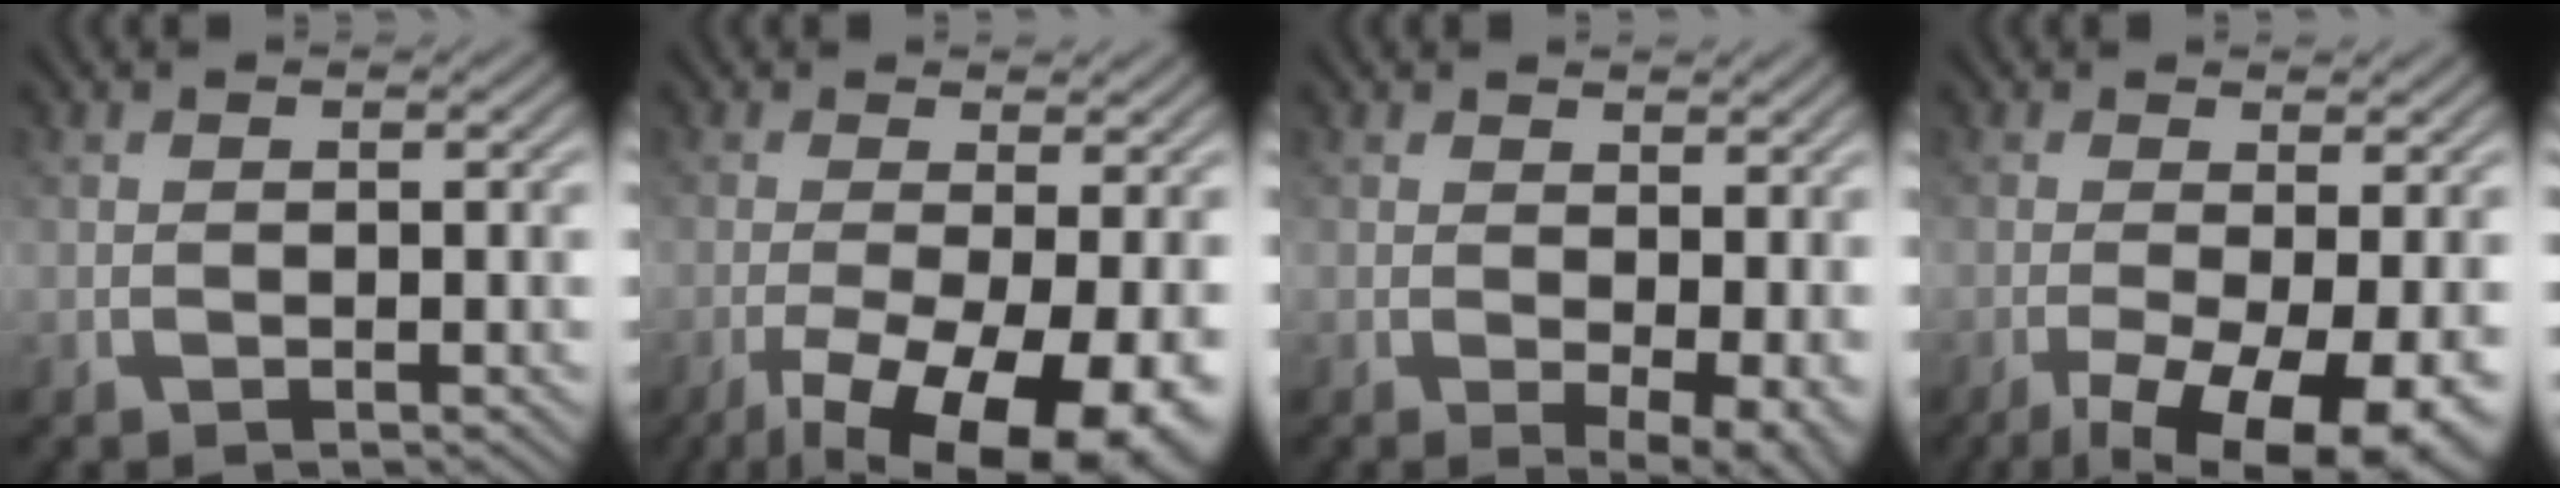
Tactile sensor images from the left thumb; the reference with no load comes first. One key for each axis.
{"total": 12.4, "fx": -5.5, "fy": 4.1, "fz": 10.3, "tx": -0.177, "ty": -0.017, "tz": -0.079}
{"total": 4.9, "fx": 0.9, "fy": 2.3, "fz": 4.2, "tx": -0.059, "ty": -0.010, "tz": 0.020}
{"total": 9.9, "fx": -4.3, "fy": 3.1, "fz": 8.4, "tx": -0.149, "ty": -0.020, "tz": -0.059}